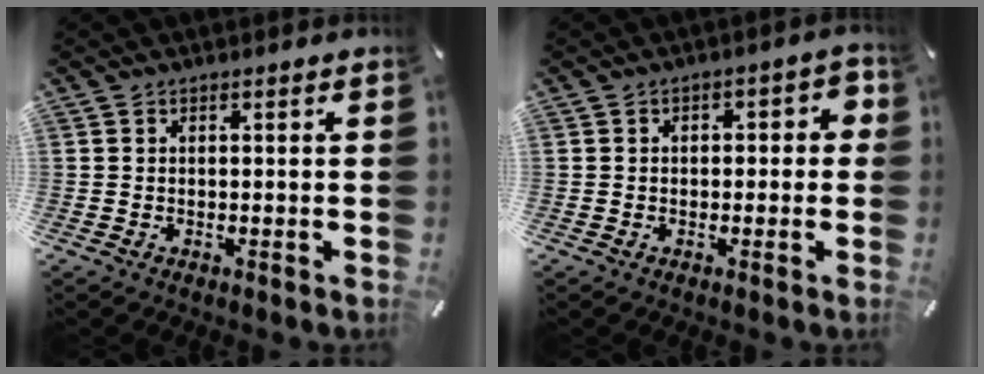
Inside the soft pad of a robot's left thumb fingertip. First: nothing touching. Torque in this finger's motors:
{"motor_torque": [-0.07, -0.08, -0.02, 0.17, -0.10]}